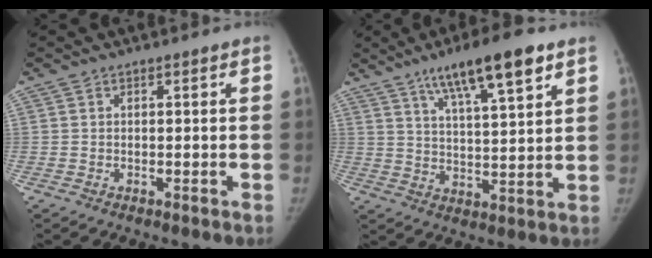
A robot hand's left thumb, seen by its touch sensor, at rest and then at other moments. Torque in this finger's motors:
{"motor_torque": [1.17, 0.21, 1.56, -1.21, 0.25]}